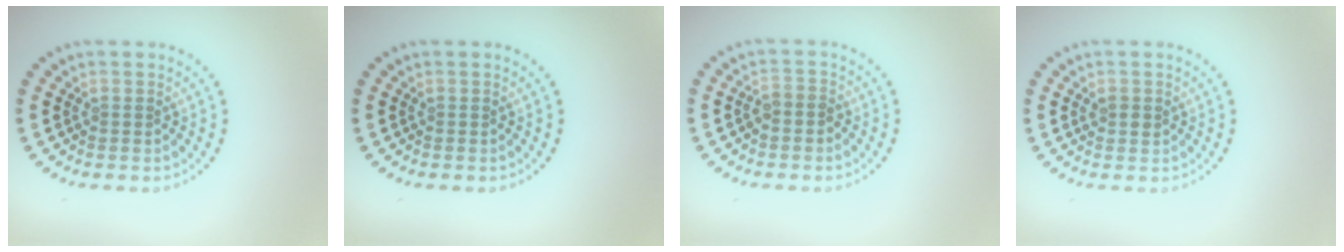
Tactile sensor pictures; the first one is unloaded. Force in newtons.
{"total": 0.0}
{"total": 1.5, "press": 1.3, "slide": 0.7}
{"total": 1.0, "press": 1.0, "slide": 0.1}